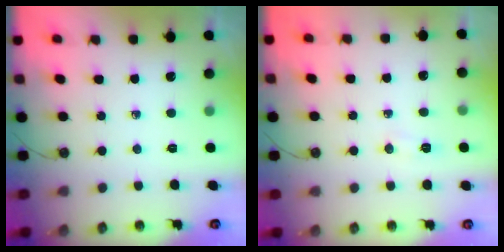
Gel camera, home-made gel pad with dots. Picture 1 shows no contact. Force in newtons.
{"total": 4.6, "press": 4.5, "slide": 0.8}